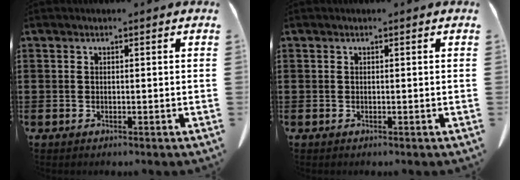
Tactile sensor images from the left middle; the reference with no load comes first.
{"total": 0.0}